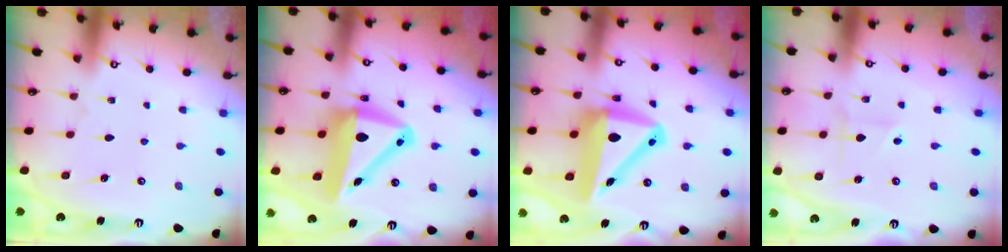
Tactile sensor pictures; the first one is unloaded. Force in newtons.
{"total": 12.7, "press": 12.4, "slide": 2.6}
{"total": 13.0, "press": 12.6, "slide": 3.4}
{"total": 1.9, "press": 1.8, "slide": 0.5}